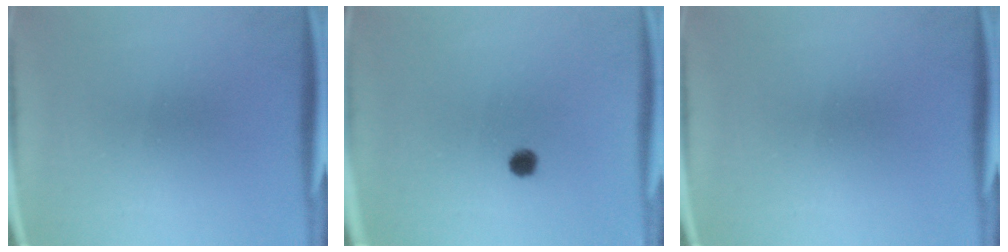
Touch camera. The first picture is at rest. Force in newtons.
{"total": 1.4}
{"total": 0.0}